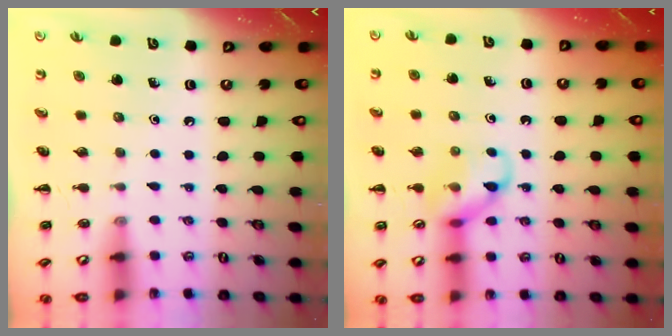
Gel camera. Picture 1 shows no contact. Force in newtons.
{"total": 11.7, "press": 11.6, "slide": 1.1}